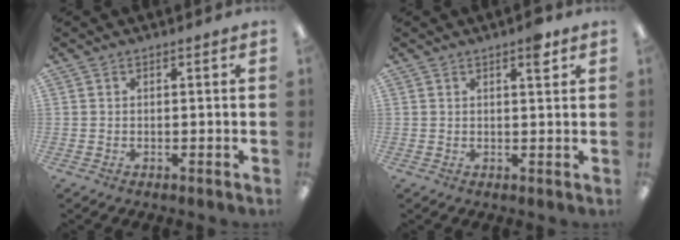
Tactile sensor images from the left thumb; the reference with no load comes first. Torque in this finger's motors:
{"motor_torque": [0.40, 0.16, 0.40, -0.09, 0.01]}